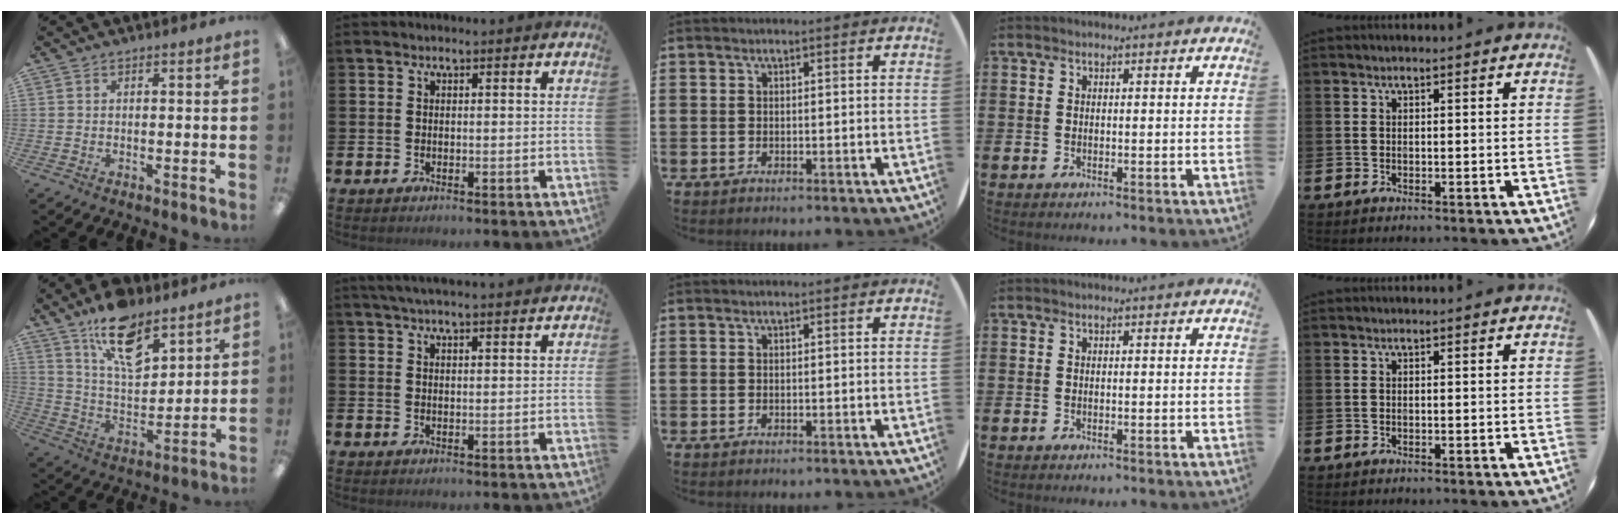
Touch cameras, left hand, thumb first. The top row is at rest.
{"thumb": {"total": 15.2, "force": [10.3, 6.8, 8.9], "torque": [-0.150, -0.050, 0.181]}, "index": {"total": 3.5, "force": [3.3, 0.0, 1.2], "torque": [-0.033, -0.006, 0.060]}}